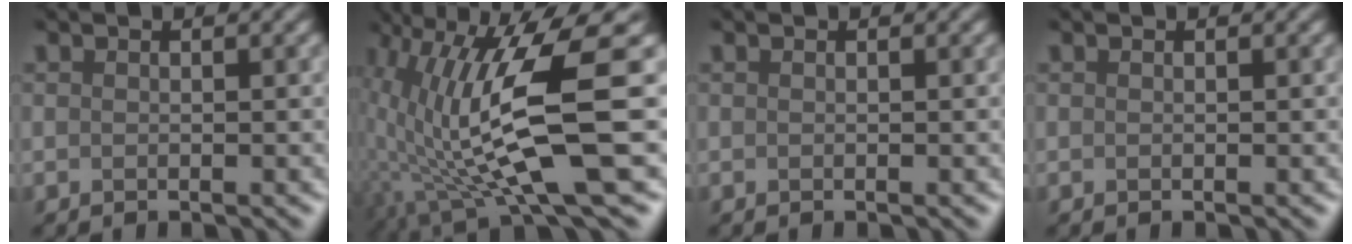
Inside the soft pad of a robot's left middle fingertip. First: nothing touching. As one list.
[{"total": 9.6, "force": [-0.2, 1.8, 9.5], "torque": [-0.182, -0.013, 0.006]}, {"total": 0.0}, {"total": 0.0}]